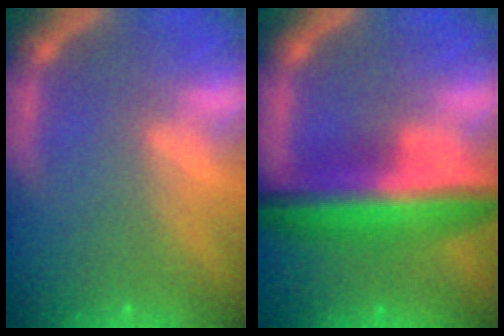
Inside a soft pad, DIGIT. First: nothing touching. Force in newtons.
{"total": 9.0}